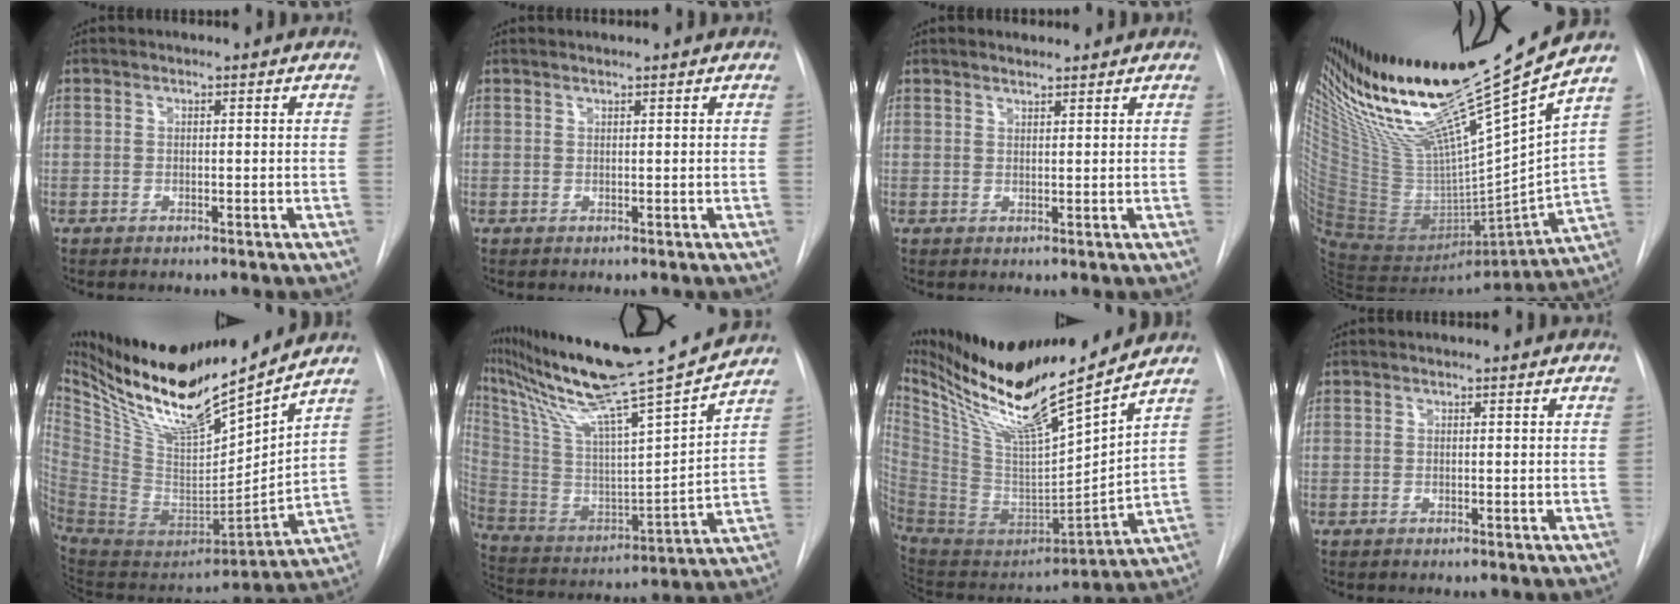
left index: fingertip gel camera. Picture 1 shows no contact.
{"total": 0.7, "force": [0.7, -0.1, 0.2], "torque": [-0.007, 0.008, 0.016]}
{"total": 1.7, "force": [1.6, 0.4, 0.4], "torque": [-0.014, 0.008, 0.028]}
{"total": 28.1, "force": [20.9, 0.0, 18.7], "torque": [-0.306, -0.022, 0.368]}
{"total": 26.0, "force": [21.3, 2.9, 14.7], "torque": [-0.269, -0.020, 0.378]}
{"total": 26.2, "force": [22.2, -0.7, 14.0], "torque": [-0.269, -0.039, 0.365]}
{"total": 23.5, "force": [18.8, 0.4, 14.1], "torque": [-0.254, -0.025, 0.338]}
{"total": 0.0}